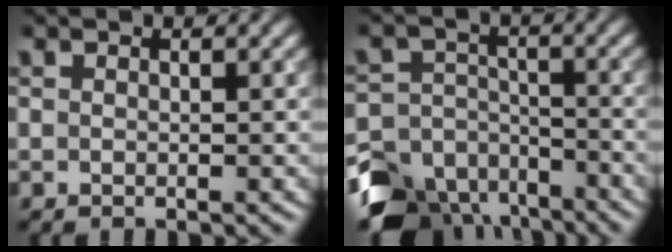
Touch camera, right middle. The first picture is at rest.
{"total": 9.3, "force": [-7.1, 5.4, 2.7], "torque": [-0.037, -0.004, -0.121]}